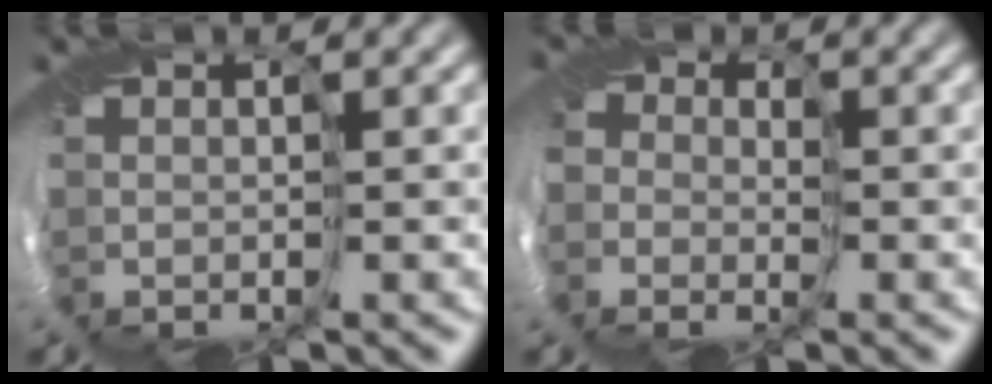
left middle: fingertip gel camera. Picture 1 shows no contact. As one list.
[{"total": 3.1, "force": [-0.6, 3.0, 0.7], "torque": [-0.003, -0.009, -0.029]}]